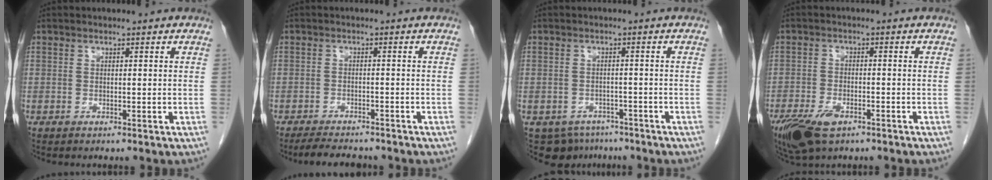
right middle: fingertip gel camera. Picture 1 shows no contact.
{"total": 6.5, "force": [-5.9, 1.4, 2.5], "torque": [-0.041, -0.012, -0.089]}
{"total": 6.5, "force": [-4.8, 4.2, 0.9], "torque": [-0.012, 0.001, -0.063]}
{"total": 8.3, "force": [-5.2, 3.6, 5.4], "torque": [-0.105, -0.013, -0.090]}